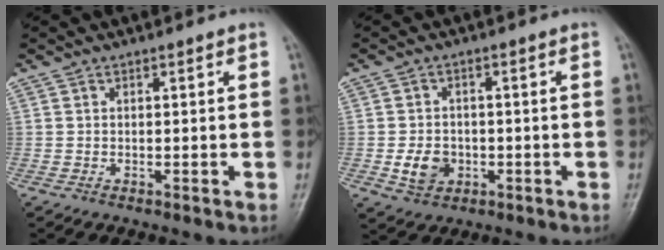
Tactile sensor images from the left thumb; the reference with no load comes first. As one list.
[{"total": 5.4, "force": [-1.3, 4.4, 2.9], "torque": [-0.038, 0.006, -0.018]}]